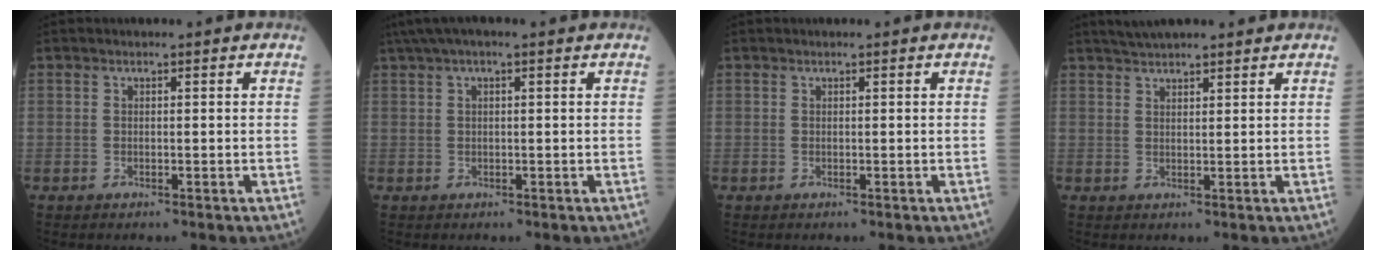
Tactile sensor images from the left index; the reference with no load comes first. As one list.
[{"total": 4.8, "force": [3.0, 0.7, 3.7], "torque": [-0.073, 0.040, 0.050]}, {"total": 0.0}, {"total": 6.0, "force": [5.2, 0.9, 2.9], "torque": [-0.047, 0.036, 0.085]}]